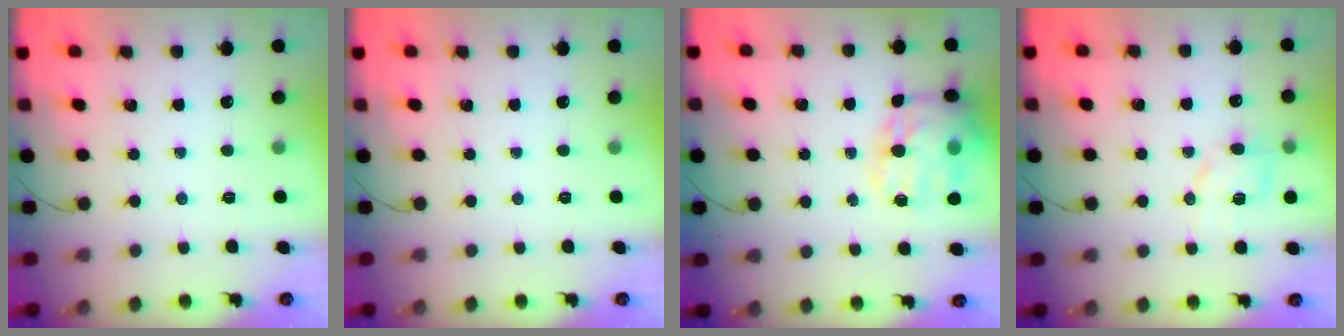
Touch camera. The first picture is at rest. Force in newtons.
{"total": 0.0}
{"total": 17.6, "press": 17.4, "slide": 2.5}
{"total": 6.0, "press": 5.8, "slide": 1.5}